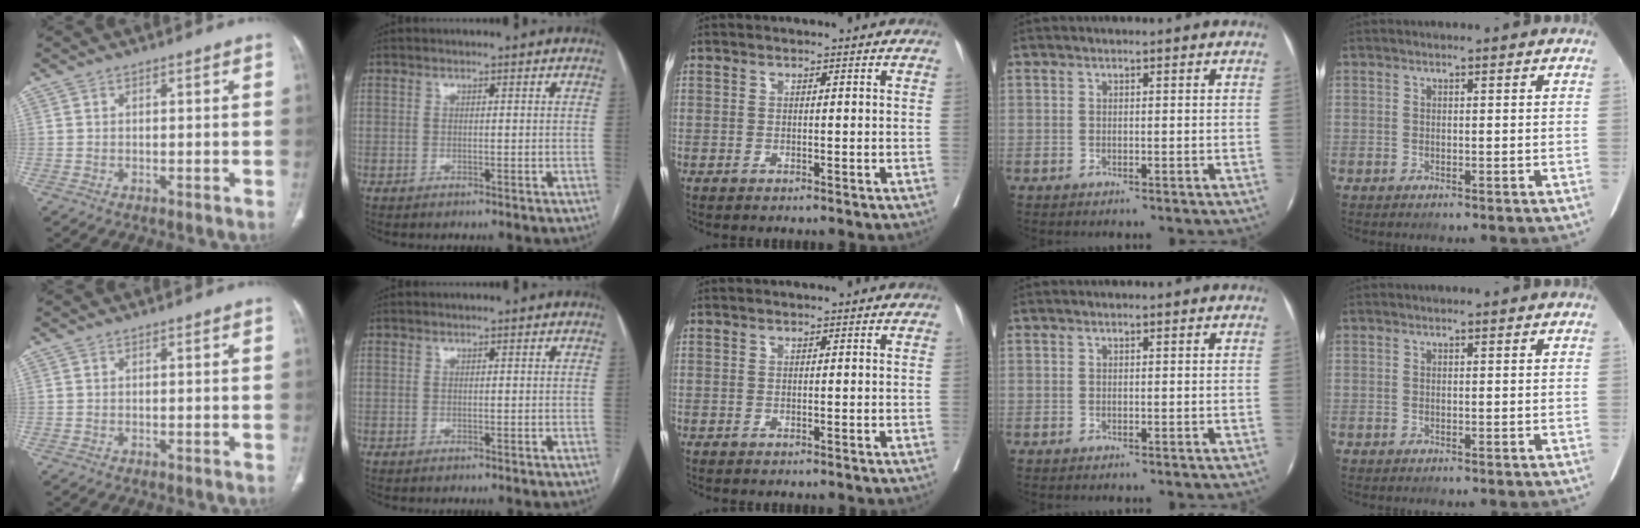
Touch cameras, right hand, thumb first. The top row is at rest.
{}